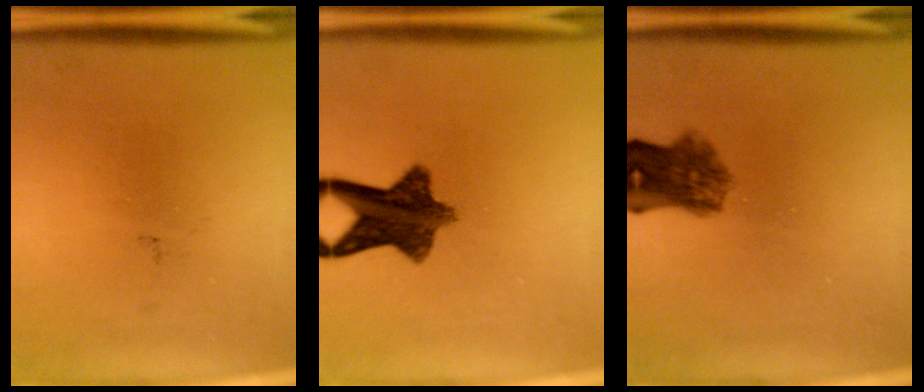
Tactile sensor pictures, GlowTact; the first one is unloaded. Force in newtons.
{"total": 9.6}
{"total": 6.1}